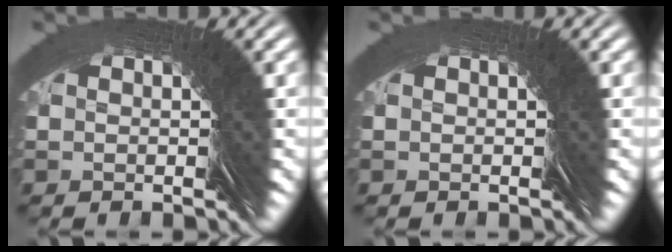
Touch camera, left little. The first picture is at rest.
{"total": 0.0}